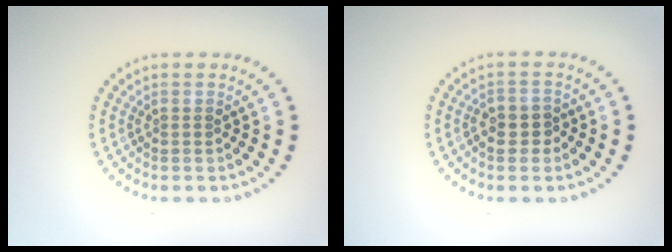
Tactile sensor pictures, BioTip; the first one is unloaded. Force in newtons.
{"total": 2.2, "press": 2.1, "slide": 0.6}